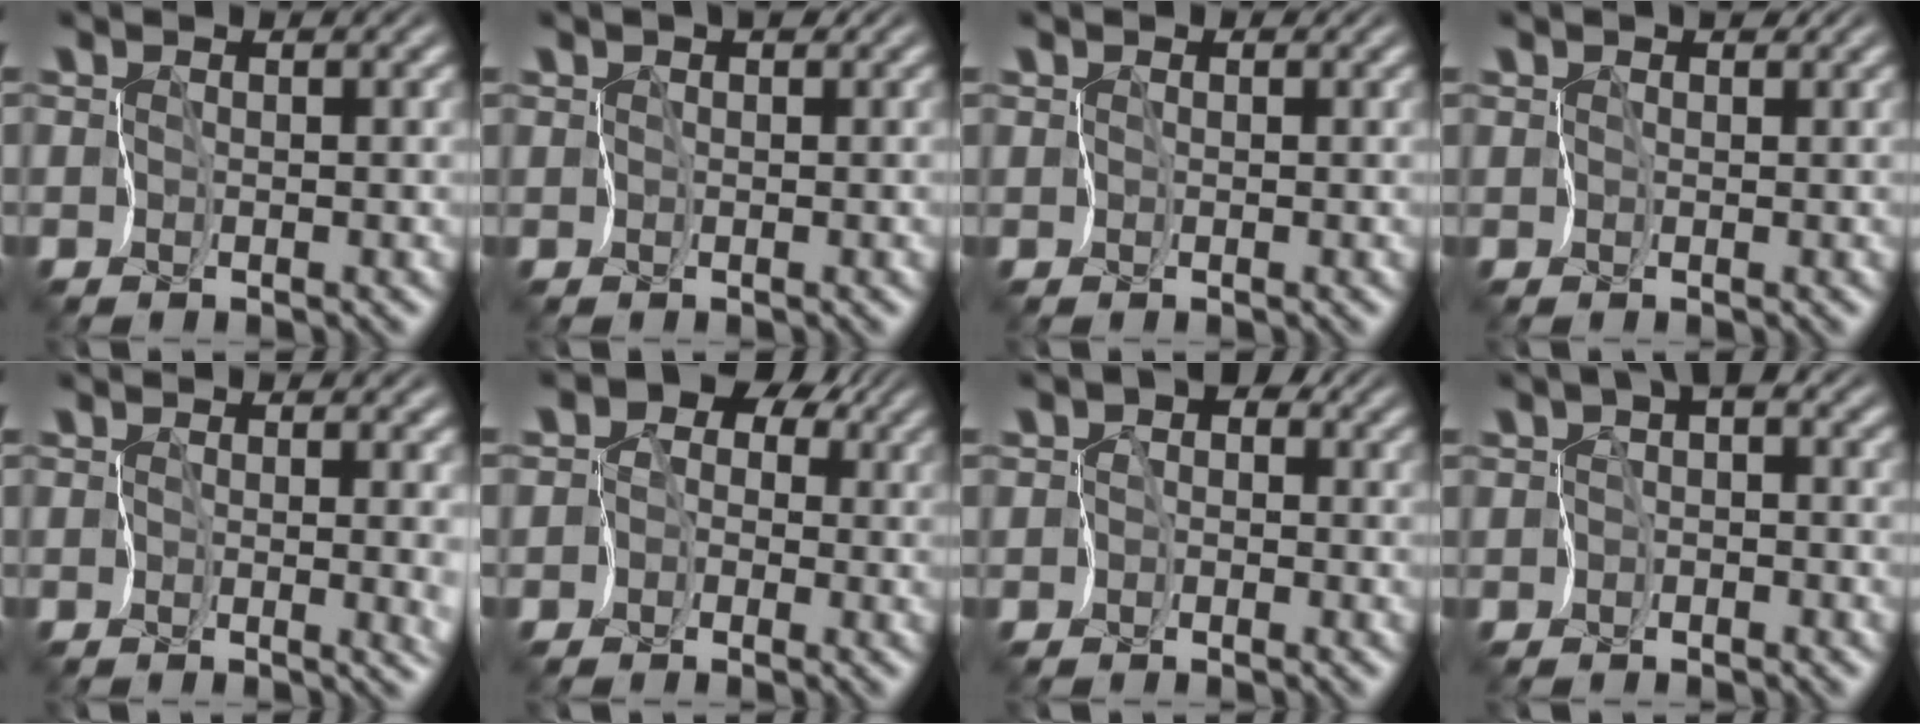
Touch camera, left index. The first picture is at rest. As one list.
[{"total": 1.9, "force": [0.5, 1.4, 1.2], "torque": [0.000, 0.018, -0.006]}, {"total": 1.0, "force": [0.3, 0.8, 0.4], "torque": [0.008, 0.014, -0.006]}, {"total": 1.4, "force": [0.5, 1.1, 0.8], "torque": [0.000, 0.017, -0.002]}, {"total": 3.0, "force": [-0.3, 1.4, 2.6], "torque": [-0.020, -0.009, -0.001]}, {"total": 7.1, "force": [0.1, 6.4, 3.2], "torque": [-0.033, 0.045, -0.052]}, {"total": 4.0, "force": [0.2, 3.4, 2.1], "torque": [-0.004, 0.026, -0.038]}, {"total": 2.6, "force": [-0.3, 1.8, 1.9], "torque": [-0.018, 0.010, -0.014]}]